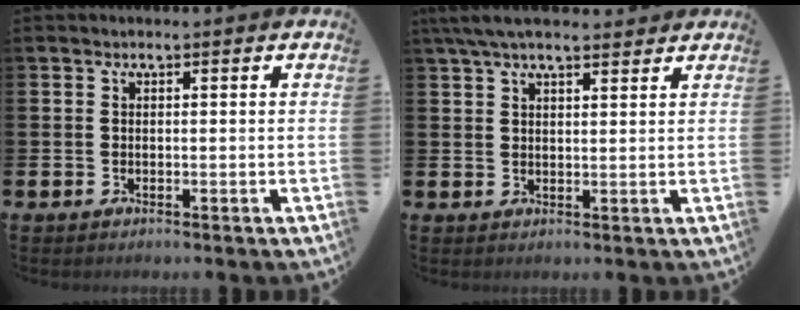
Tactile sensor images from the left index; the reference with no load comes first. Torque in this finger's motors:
{"motor_torque": [1.16, -0.98, 0.72, 0.21]}